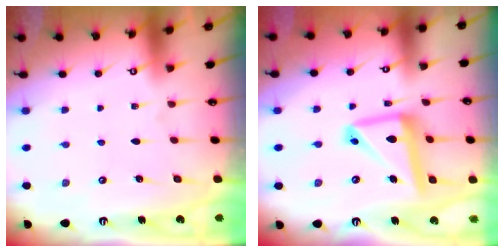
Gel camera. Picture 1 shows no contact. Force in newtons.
{"total": 14.9, "press": 14.8, "slide": 1.4}